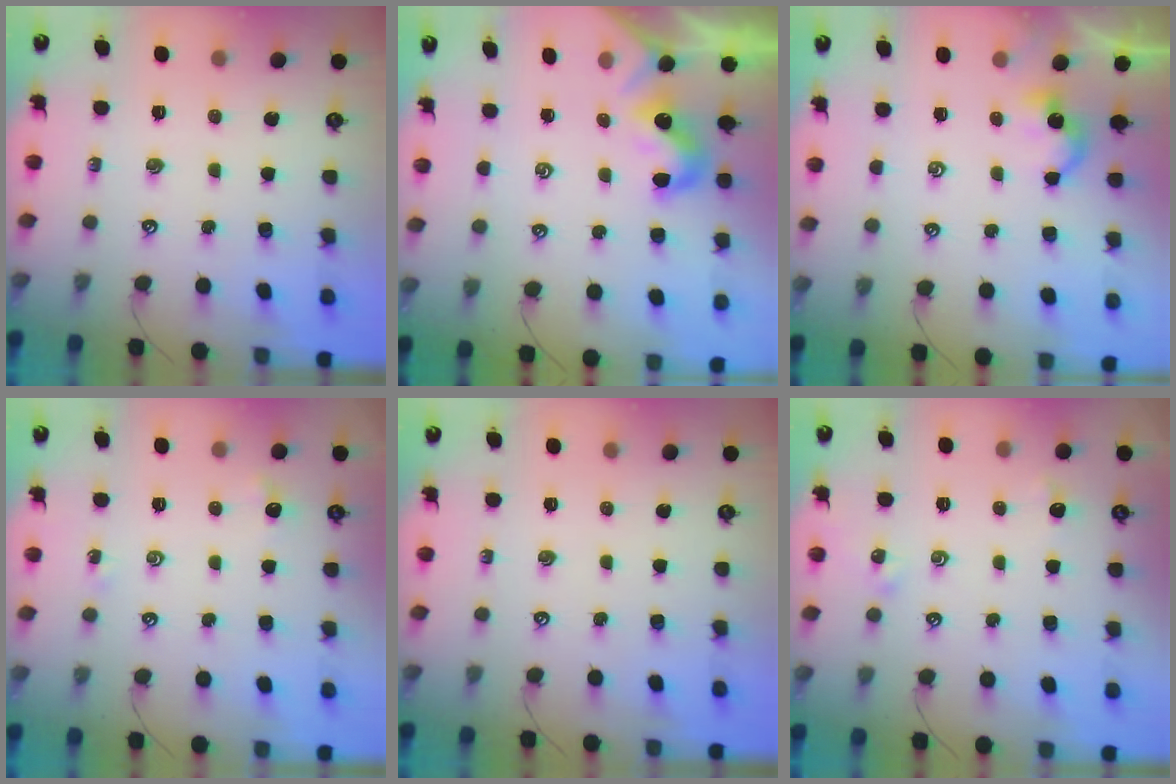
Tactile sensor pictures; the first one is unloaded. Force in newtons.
{"total": 0.8, "press": 0.7, "slide": 0.5}
{"total": 2.1, "press": 2.1, "slide": 0.3}
{"total": 2.4, "press": 2.3, "slide": 0.6}
{"total": 0.0}
{"total": 2.0, "press": 1.9, "slide": 0.5}